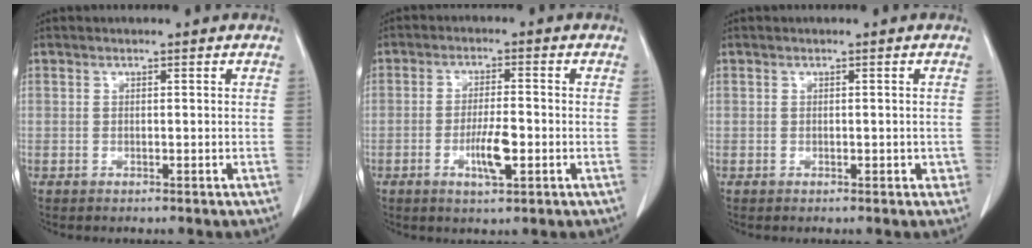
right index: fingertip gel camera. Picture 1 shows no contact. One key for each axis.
{"total": 5.3, "fx": -1.7, "fy": 1.1, "fz": 4.9, "tx": -0.091, "ty": -0.004, "tz": -0.029}
{"total": 1.3, "fx": -0.2, "fy": 1.0, "fz": 0.8, "tx": -0.004, "ty": 0.009, "tz": -0.002}